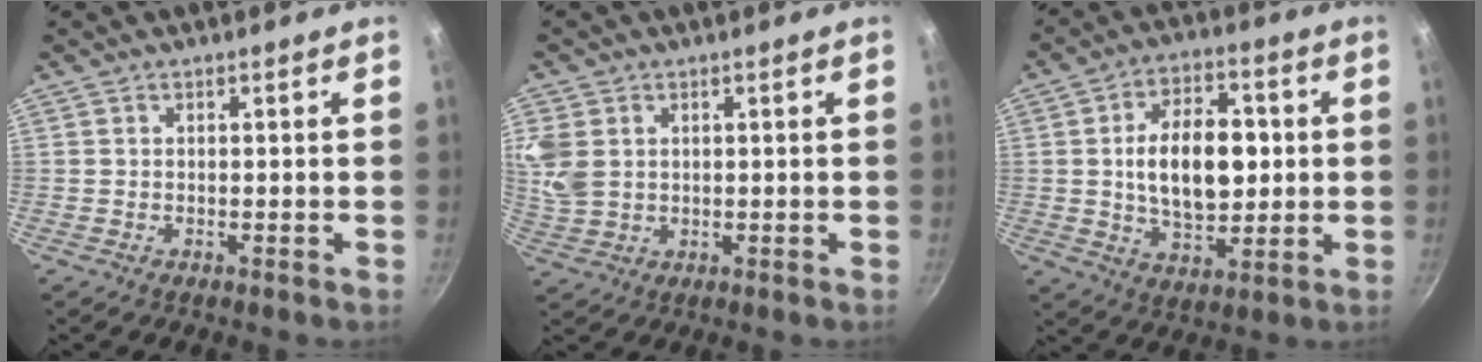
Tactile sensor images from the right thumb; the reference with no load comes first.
{"total": 7.6, "force": [1.6, 5.7, 4.7], "torque": [-0.109, 0.001, 0.041]}
{"total": 15.1, "force": [1.1, 8.7, 12.3], "torque": [-0.171, 0.004, 0.019]}